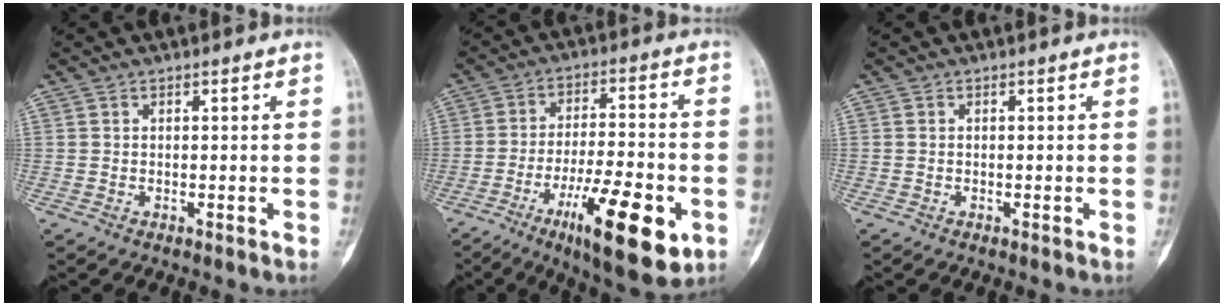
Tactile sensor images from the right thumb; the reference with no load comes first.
{"total": 18.1, "force": [-7.5, 5.5, 15.5], "torque": [-0.232, 0.020, -0.110]}
{"total": 0.0}